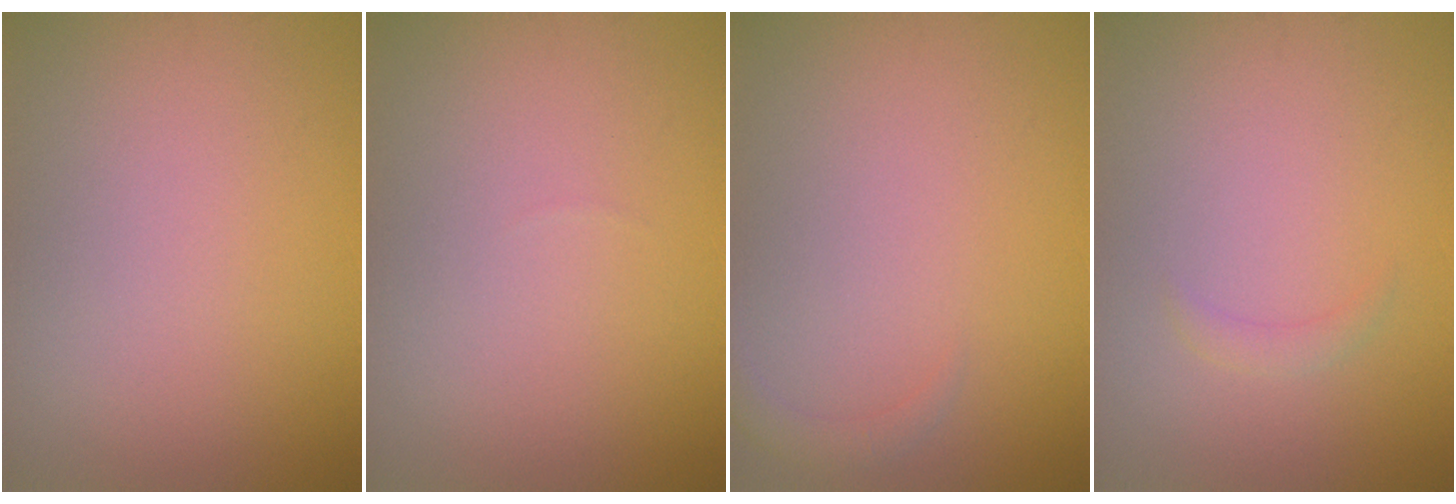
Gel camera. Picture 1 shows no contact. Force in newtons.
{"total": 0.0}
{"total": 1.3, "press": 1.3, "slide": 0.2}
{"total": 1.0, "press": 1.0, "slide": 0.1}